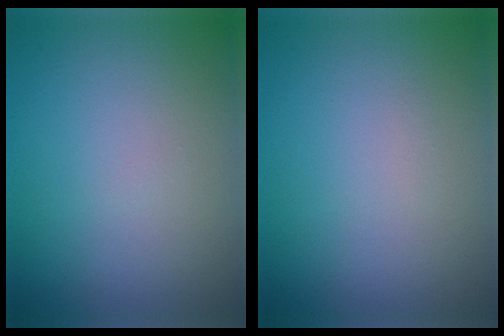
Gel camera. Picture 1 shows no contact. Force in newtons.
{"total": 0.0}